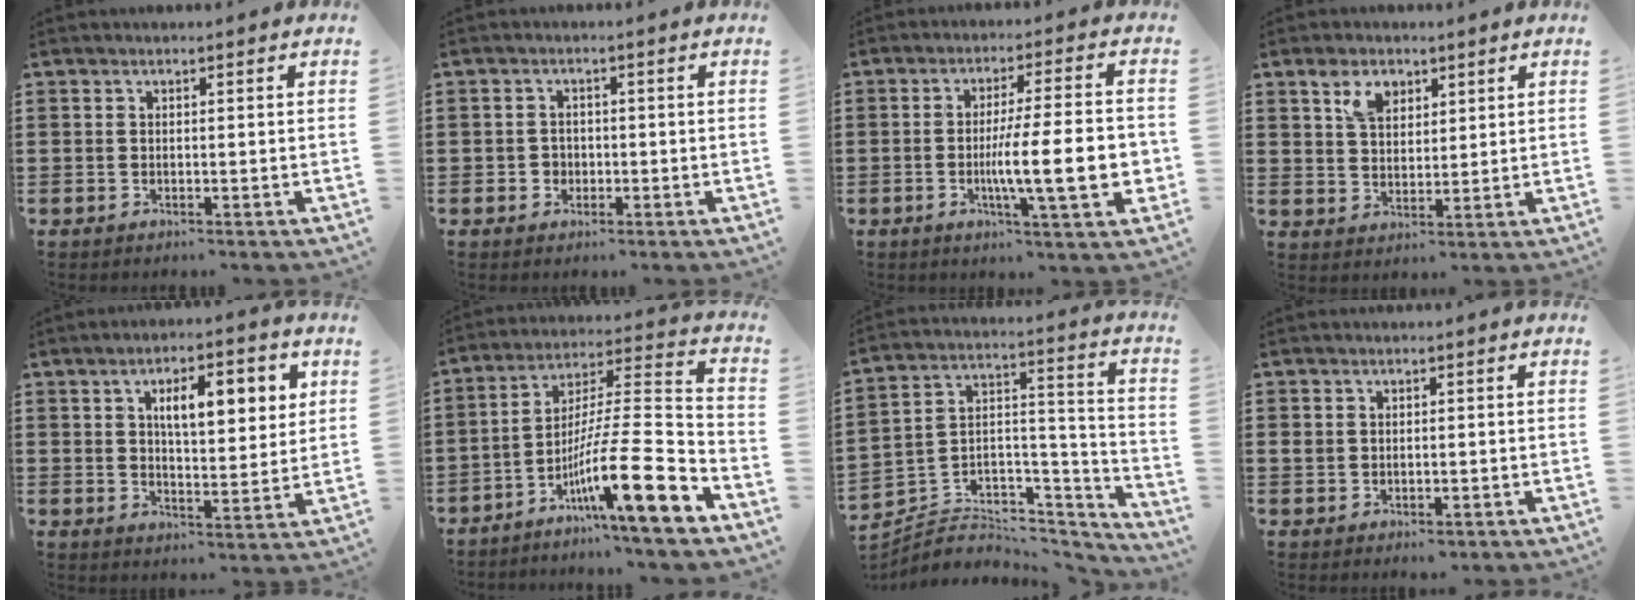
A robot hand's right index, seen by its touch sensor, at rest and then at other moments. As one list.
[{"total": 1.8, "force": [-0.6, 1.6, 0.4], "torque": [-0.013, 0.002, -0.015]}, {"total": 13.2, "force": [-2.4, 2.0, 12.9], "torque": [-0.216, -0.015, -0.046]}, {"total": 4.8, "force": [2.9, 2.8, 2.6], "torque": [-0.062, 0.008, 0.053]}, {"total": 7.7, "force": [2.8, 2.7, 6.6], "torque": [-0.110, -0.001, 0.042]}, {"total": 15.3, "force": [-8.4, 1.5, 12.7], "torque": [-0.222, -0.014, -0.154]}, {"total": 3.1, "force": [-1.5, 2.8, 0.2], "torque": [-0.019, -0.014, -0.033]}, {"total": 1.5, "force": [-0.2, 1.2, 0.8], "torque": [-0.019, 0.005, -0.005]}]